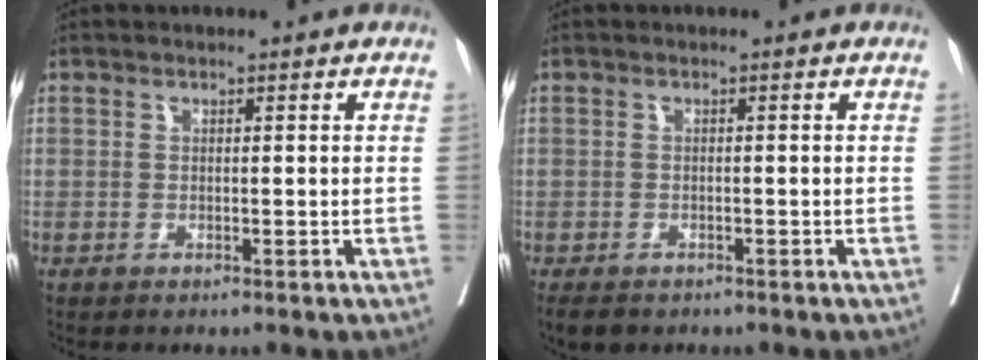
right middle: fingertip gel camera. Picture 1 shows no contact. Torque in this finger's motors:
{"motor_torque": [0.08, -0.07, 0.04, 0.01]}